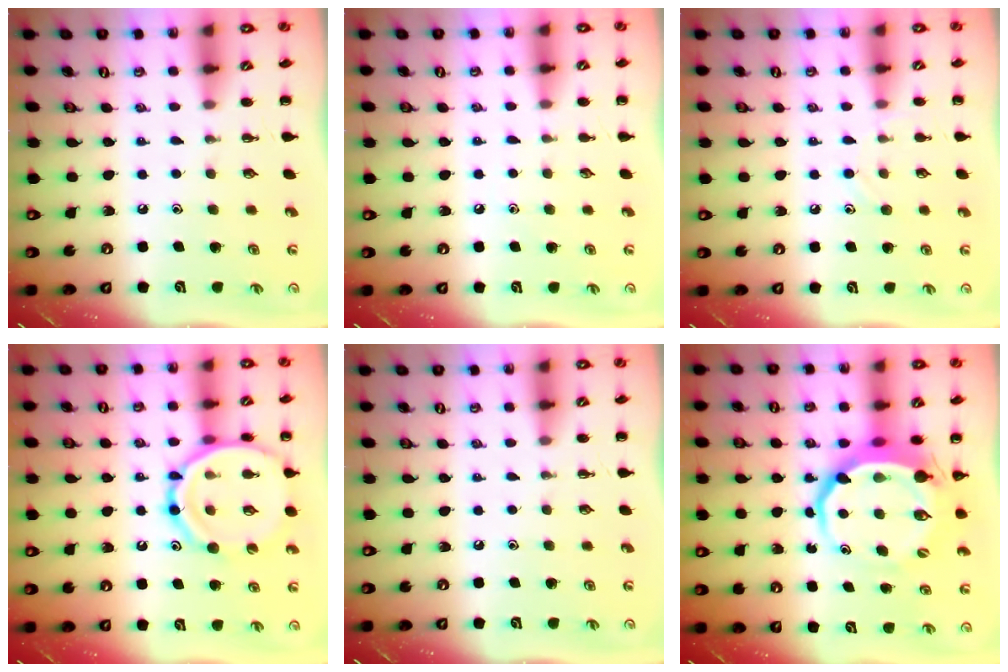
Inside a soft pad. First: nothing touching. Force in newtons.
{"total": 3.8, "press": 3.6, "slide": 1.3}
{"total": 7.3, "press": 6.9, "slide": 2.3}
{"total": 17.5, "press": 17.3, "slide": 2.6}
{"total": 0.0}
{"total": 9.3, "press": 9.0, "slide": 2.5}